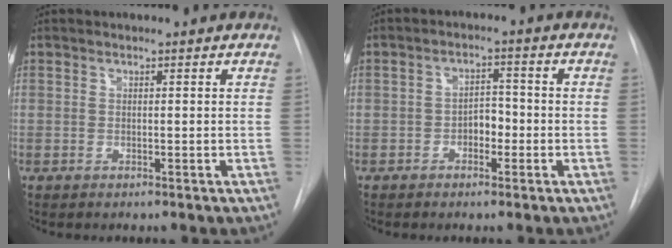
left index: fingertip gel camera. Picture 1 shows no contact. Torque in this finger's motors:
{"motor_torque": [0.06, 0.03, -0.02, 0.01]}